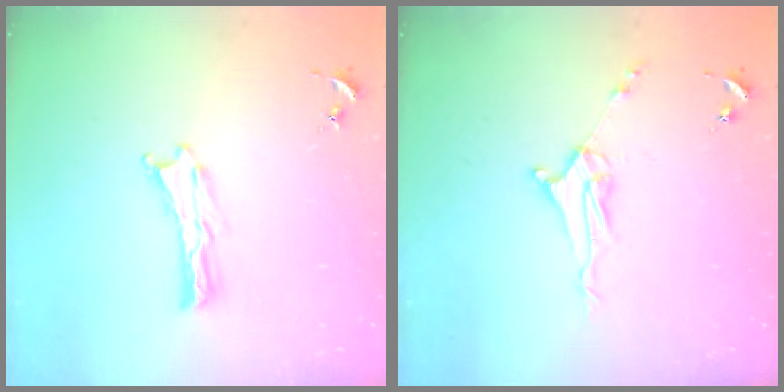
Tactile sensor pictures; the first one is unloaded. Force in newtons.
{"total": 5.1, "press": 5.1, "slide": 0.6}